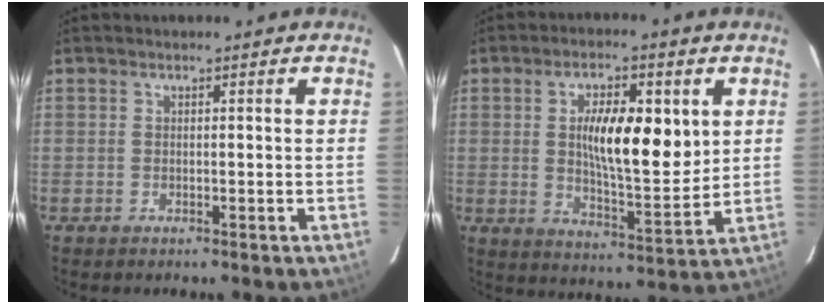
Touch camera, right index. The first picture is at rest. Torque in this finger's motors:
{"motor_torque": [1.15, 0.87, 0.26, 0.13]}